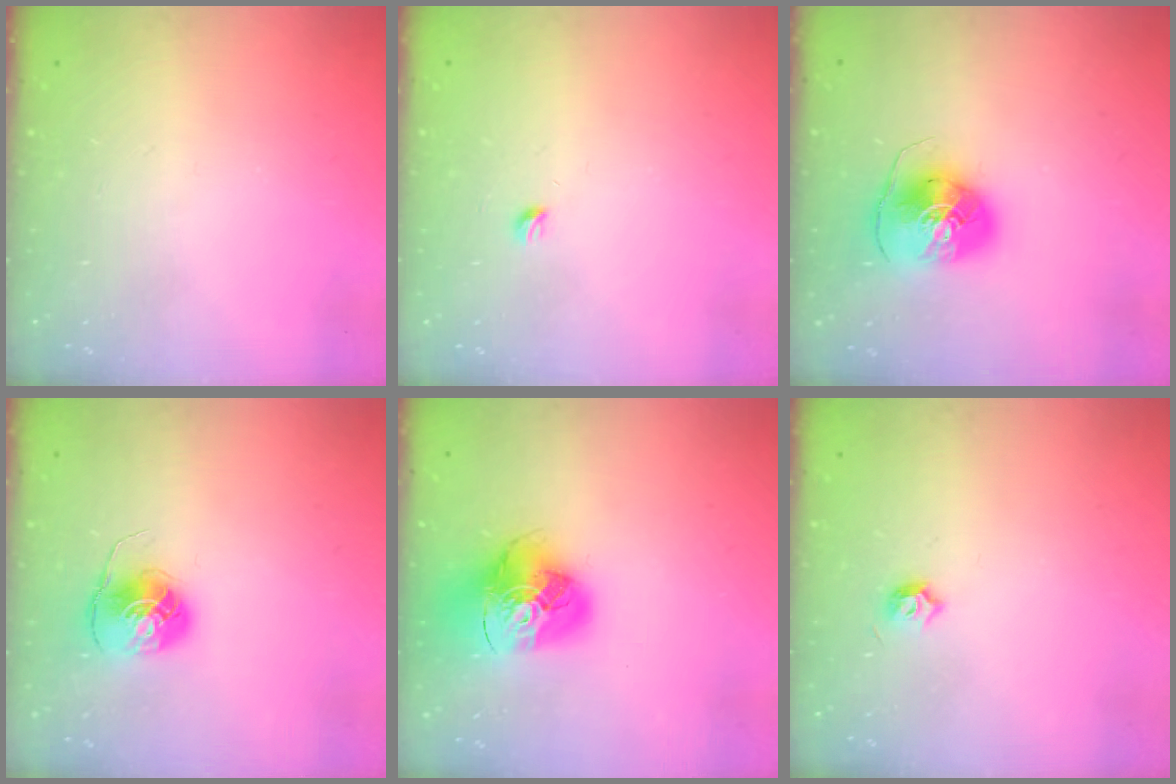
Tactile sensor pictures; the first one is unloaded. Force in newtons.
{"total": 2.9, "press": 2.9, "slide": 0.4}
{"total": 9.5, "press": 9.4, "slide": 1.3}
{"total": 6.8, "press": 6.8, "slide": 0.3}
{"total": 17.2, "press": 17.0, "slide": 1.9}
{"total": 3.7, "press": 3.6, "slide": 0.9}